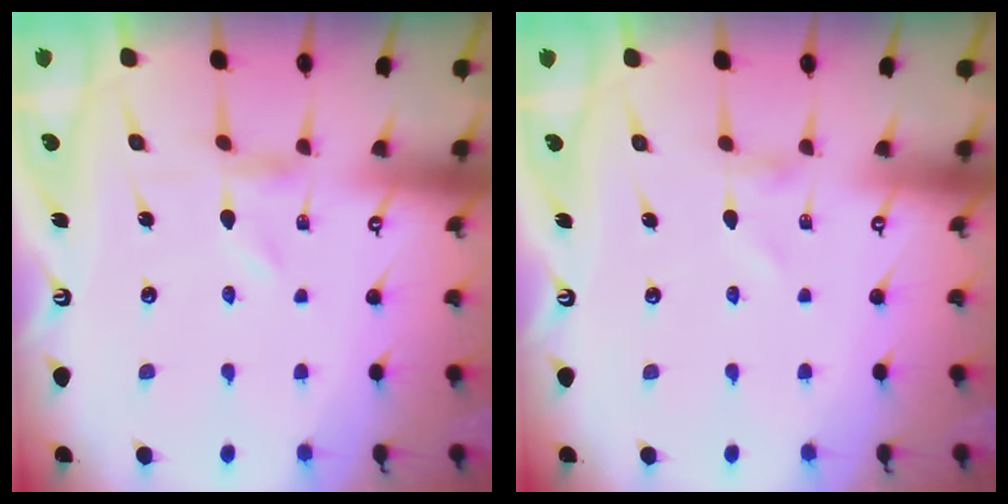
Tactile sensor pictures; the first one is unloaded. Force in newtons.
{"total": 0.9, "press": 0.9, "slide": 0.1}